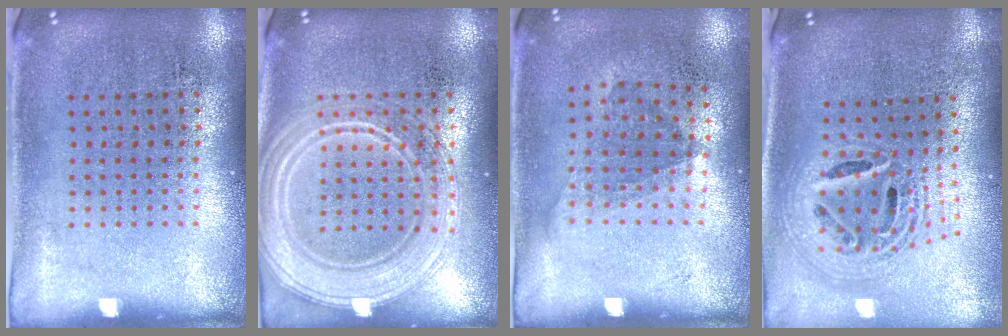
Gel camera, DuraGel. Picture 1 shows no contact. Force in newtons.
{"total": 3.7, "press": 3.7, "slide": 0.5}
{"total": 1.2, "press": 0.8, "slide": 0.8}
{"total": 2.3, "press": 1.7, "slide": 1.6}